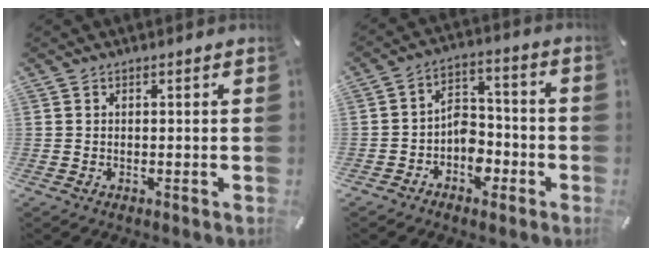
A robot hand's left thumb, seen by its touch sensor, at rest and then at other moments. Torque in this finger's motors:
{"motor_torque": [0.24, 0.89, -0.01, 0.12, 0.05]}